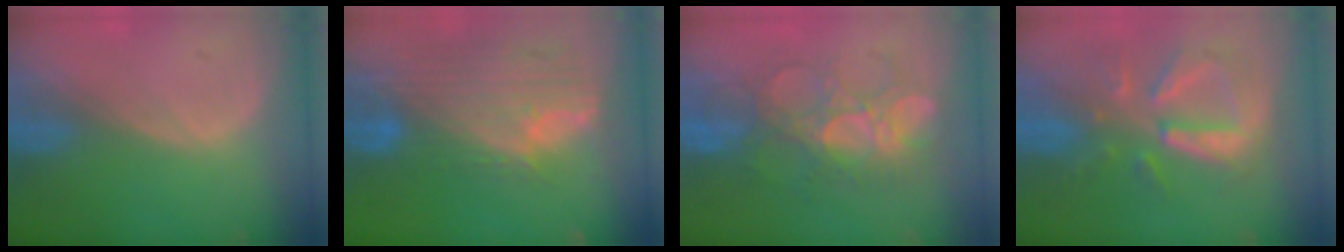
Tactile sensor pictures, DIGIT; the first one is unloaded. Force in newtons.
{"total": 11.9, "press": 10.1, "slide": 6.3}
{"total": 8.9, "press": 8.8, "slide": 1.7}
{"total": 9.5, "press": 8.8, "slide": 3.6}